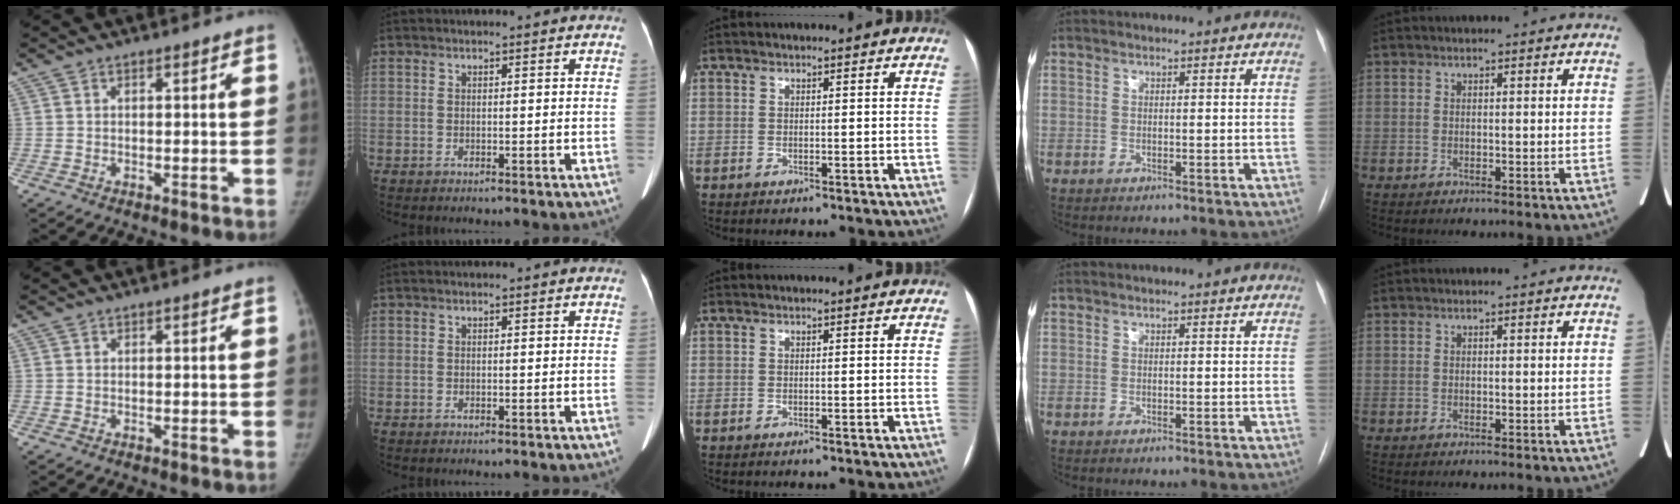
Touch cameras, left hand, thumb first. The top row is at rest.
{}